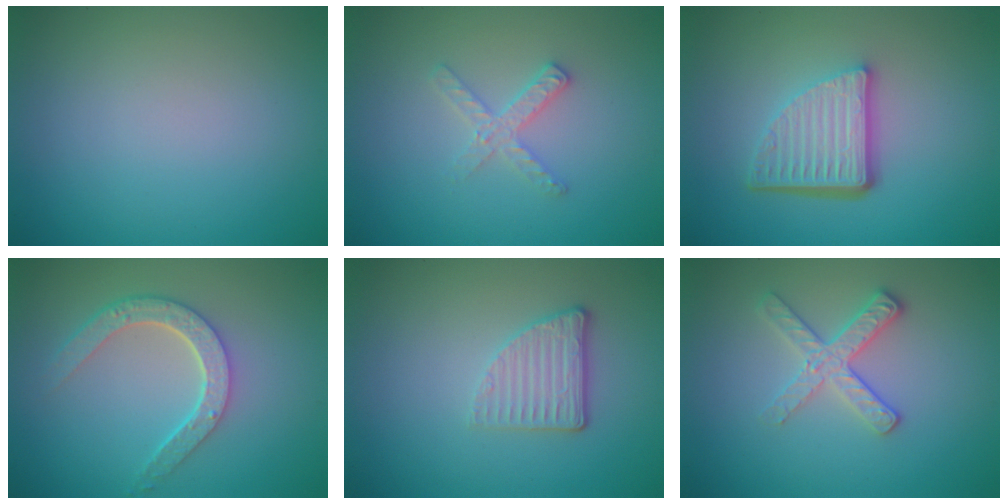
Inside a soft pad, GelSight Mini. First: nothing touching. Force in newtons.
{"total": 2.0, "press": 2.0, "slide": 0.2}
{"total": 5.7, "press": 3.8, "slide": 4.2}
{"total": 4.1, "press": 3.3, "slide": 2.4}
{"total": 2.7, "press": 2.3, "slide": 1.4}
{"total": 2.6, "press": 2.4, "slide": 0.9}